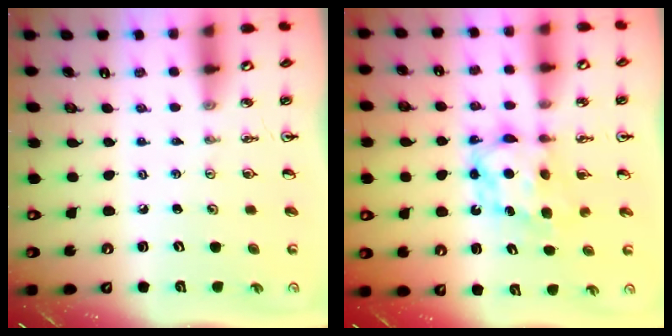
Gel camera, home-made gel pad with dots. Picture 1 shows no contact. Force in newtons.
{"total": 6.3, "press": 6.3, "slide": 0.5}